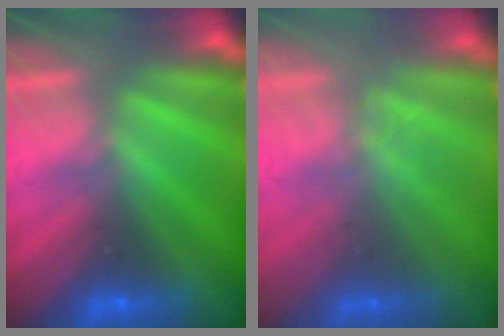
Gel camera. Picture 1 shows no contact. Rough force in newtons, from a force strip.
{"total": 1.7}